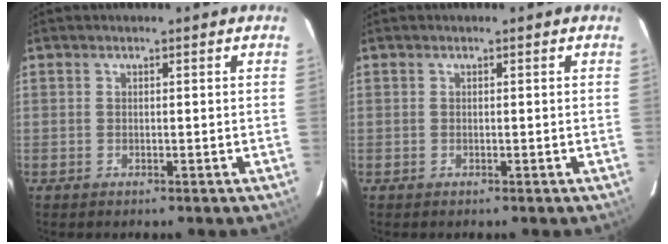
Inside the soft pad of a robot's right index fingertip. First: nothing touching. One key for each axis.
{"total": 0.0}